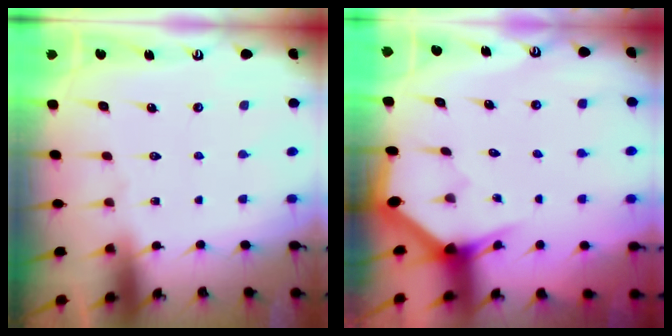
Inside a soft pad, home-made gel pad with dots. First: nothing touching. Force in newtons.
{"total": 3.0, "press": 3.0, "slide": 0.0}